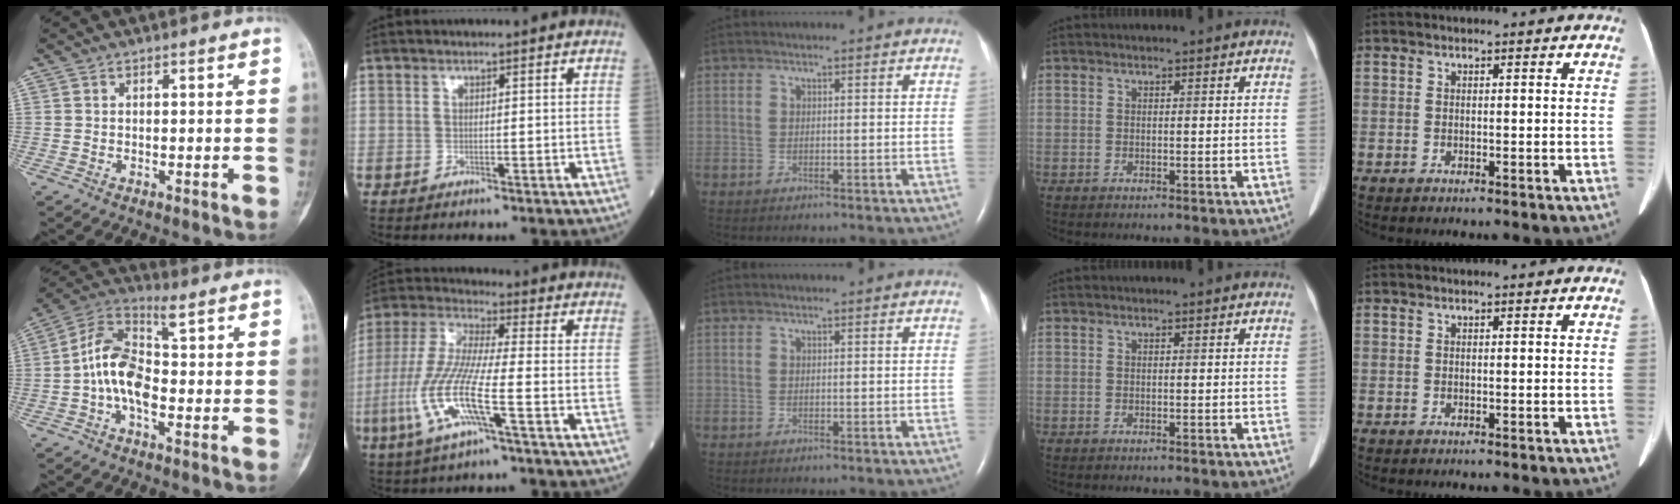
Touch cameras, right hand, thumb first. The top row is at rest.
{"thumb": {"total": 10.1, "force": [-0.1, 5.4, 8.6], "torque": [-0.173, 0.033, -0.008]}, "index": {"total": 12.4, "force": [-4.2, 1.0, 11.7], "torque": [-0.257, -0.009, -0.086]}}